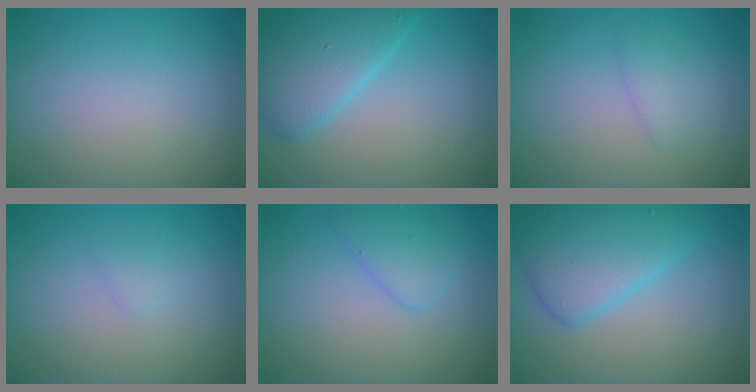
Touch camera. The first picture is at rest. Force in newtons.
{"total": 5.3, "press": 5.3, "slide": 0.3}
{"total": 1.5, "press": 1.5, "slide": 0.1}
{"total": 0.8, "press": 0.8, "slide": 0.1}
{"total": 2.1, "press": 2.1, "slide": 0.2}
{"total": 5.4, "press": 5.4, "slide": 0.2}